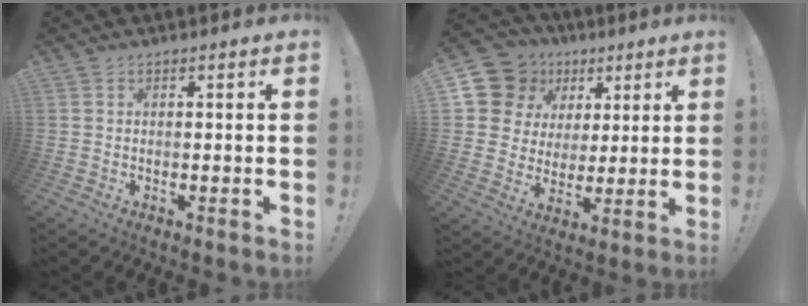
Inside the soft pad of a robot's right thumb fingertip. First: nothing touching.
{"total": 14.1, "force": [6.6, 11.7, 4.4], "torque": [-0.068, -0.031, 0.141]}